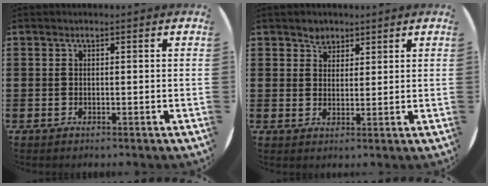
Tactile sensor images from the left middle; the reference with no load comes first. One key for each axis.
{"total": 2.5, "fx": 2.1, "fy": 1.4, "fz": 0.0, "tx": 0.005, "ty": 0.002, "tz": 0.038}